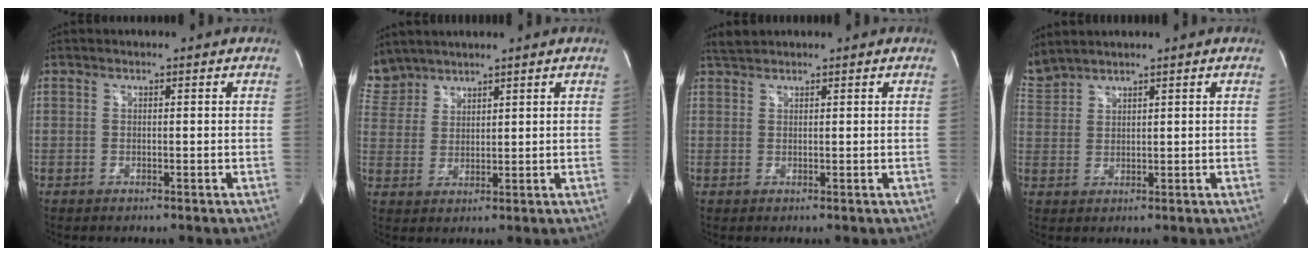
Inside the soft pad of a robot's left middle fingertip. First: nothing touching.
{"total": 6.2, "force": [5.7, 2.5, 0.1], "torque": [-0.012, 0.011, 0.126]}
{"total": 1.6, "force": [1.6, 0.2, 0.3], "torque": [-0.014, 0.011, 0.034]}
{"total": 4.0, "force": [3.9, -0.1, 0.7], "torque": [-0.038, 0.018, 0.092]}